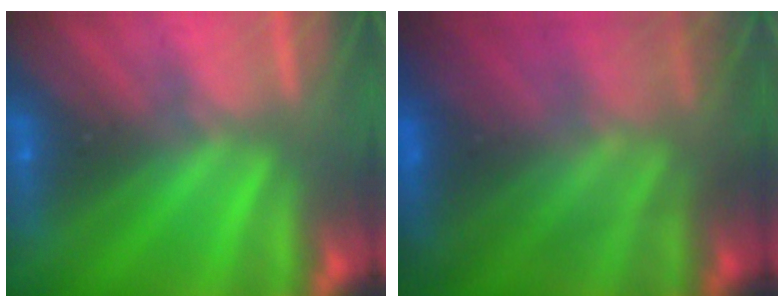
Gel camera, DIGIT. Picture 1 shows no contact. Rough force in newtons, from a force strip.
{"total": 9.0}